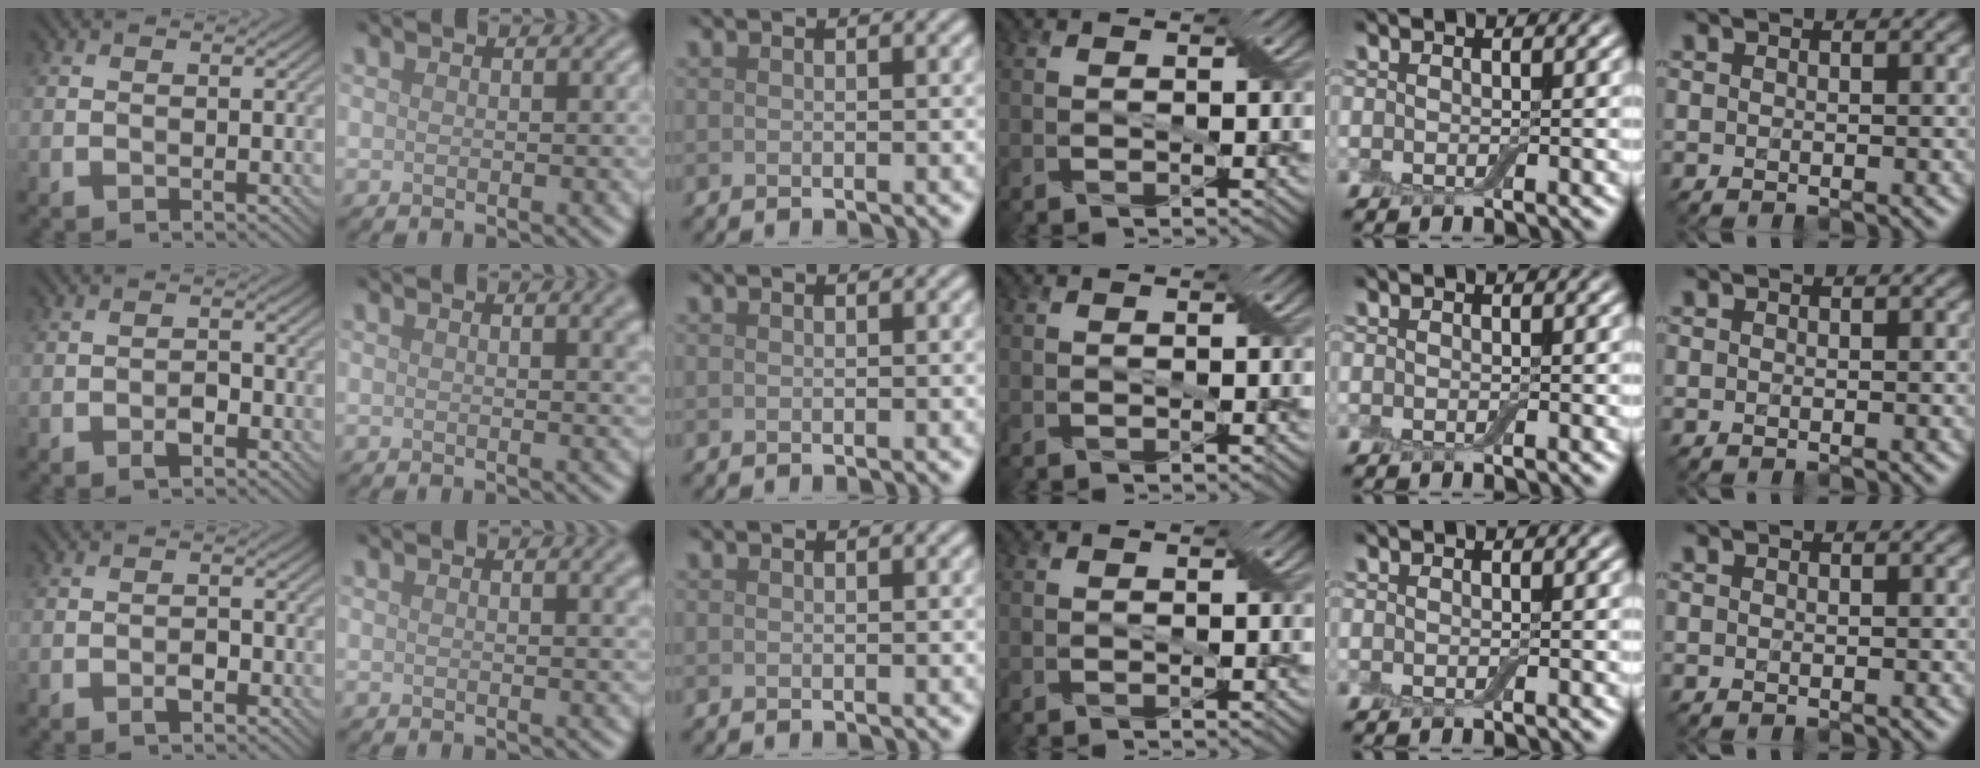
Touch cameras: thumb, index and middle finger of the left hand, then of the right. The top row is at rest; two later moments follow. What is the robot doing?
{"motion": "squeeze", "object": "air blower"}